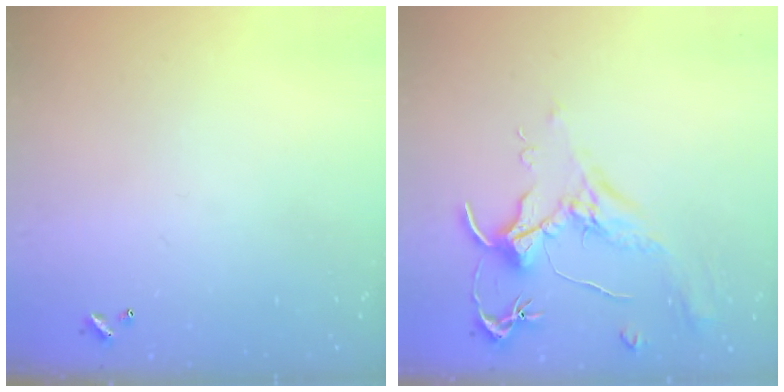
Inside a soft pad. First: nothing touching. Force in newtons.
{"total": 2.0, "press": 1.8, "slide": 0.8}